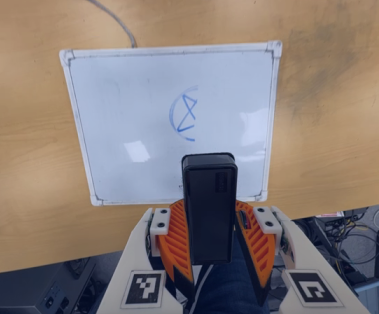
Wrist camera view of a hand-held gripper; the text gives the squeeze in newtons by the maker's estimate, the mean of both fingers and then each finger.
{"total": 6.7, "left": 7.3, "right": 6.1}